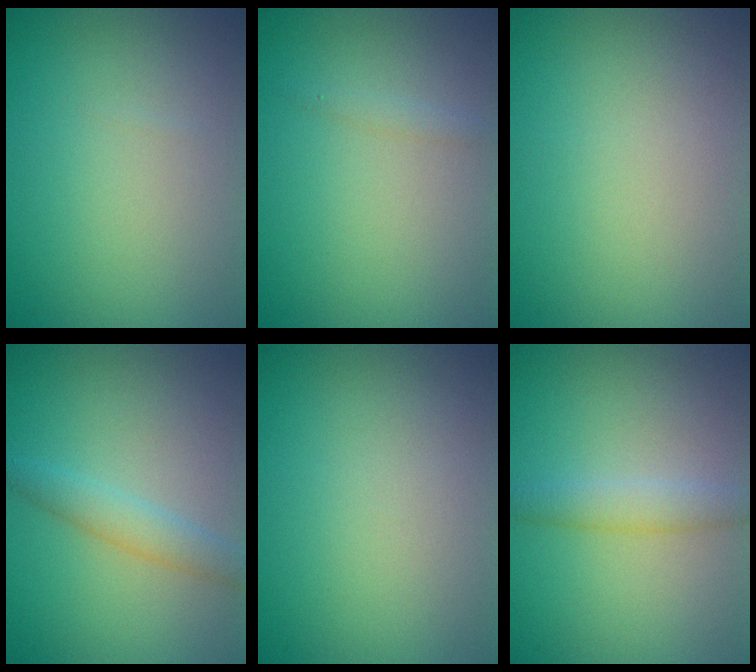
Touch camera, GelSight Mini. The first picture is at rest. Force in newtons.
{"total": 0.8, "press": 0.8, "slide": 0.0}
{"total": 0.0}
{"total": 2.3, "press": 2.3, "slide": 0.1}
{"total": 0.0}
{"total": 2.2, "press": 2.2, "slide": 0.0}